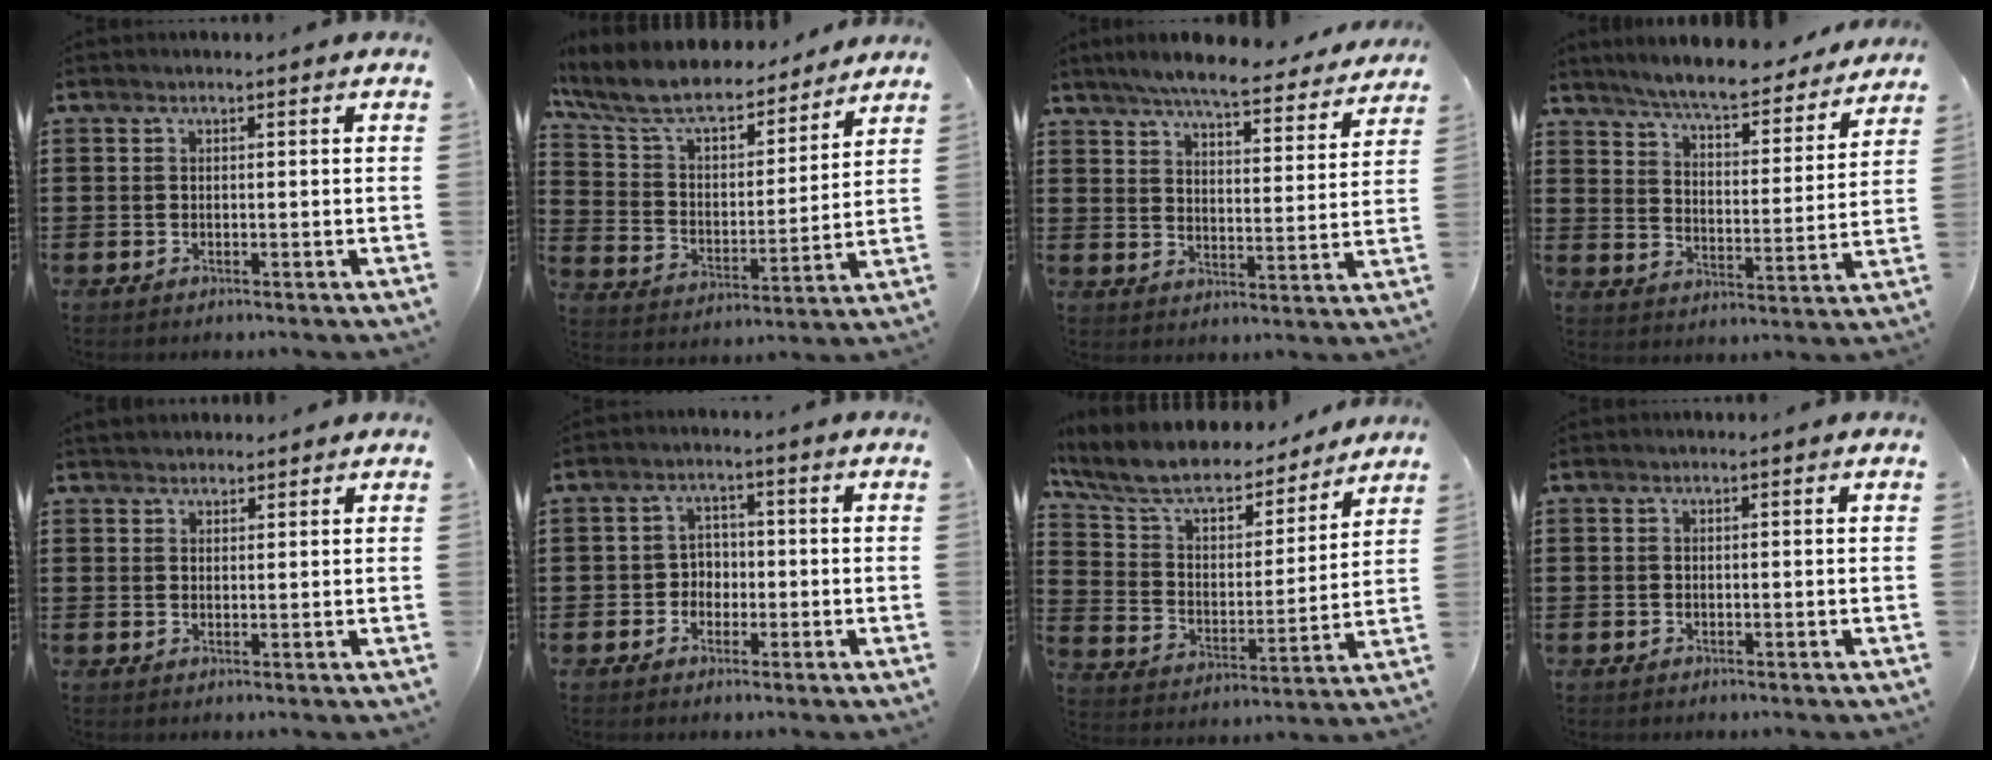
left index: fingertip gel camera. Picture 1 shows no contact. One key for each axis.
{"total": 9.0, "fx": 8.0, "fy": 2.2, "fz": 3.5, "tx": -0.104, "ty": -0.050, "tz": 0.137}
{"total": 6.2, "fx": 5.8, "fy": 0.0, "fz": 2.0, "tx": -0.056, "ty": -0.039, "tz": 0.098}
{"total": 6.4, "fx": 6.1, "fy": -0.2, "fz": 2.0, "tx": -0.066, "ty": -0.043, "tz": 0.103}
{"total": 1.8, "fx": 1.7, "fy": 0.5, "fz": 0.1, "tx": -0.006, "ty": 0.004, "tz": 0.035}
{"total": 3.0, "fx": -1.0, "fy": 2.6, "fz": 1.0, "tx": -0.030, "ty": 0.007, "tz": -0.026}
{"total": 8.8, "fx": 7.5, "fy": 2.9, "fz": 3.5, "tx": -0.105, "ty": -0.046, "tz": 0.128}
{"total": 0.0}